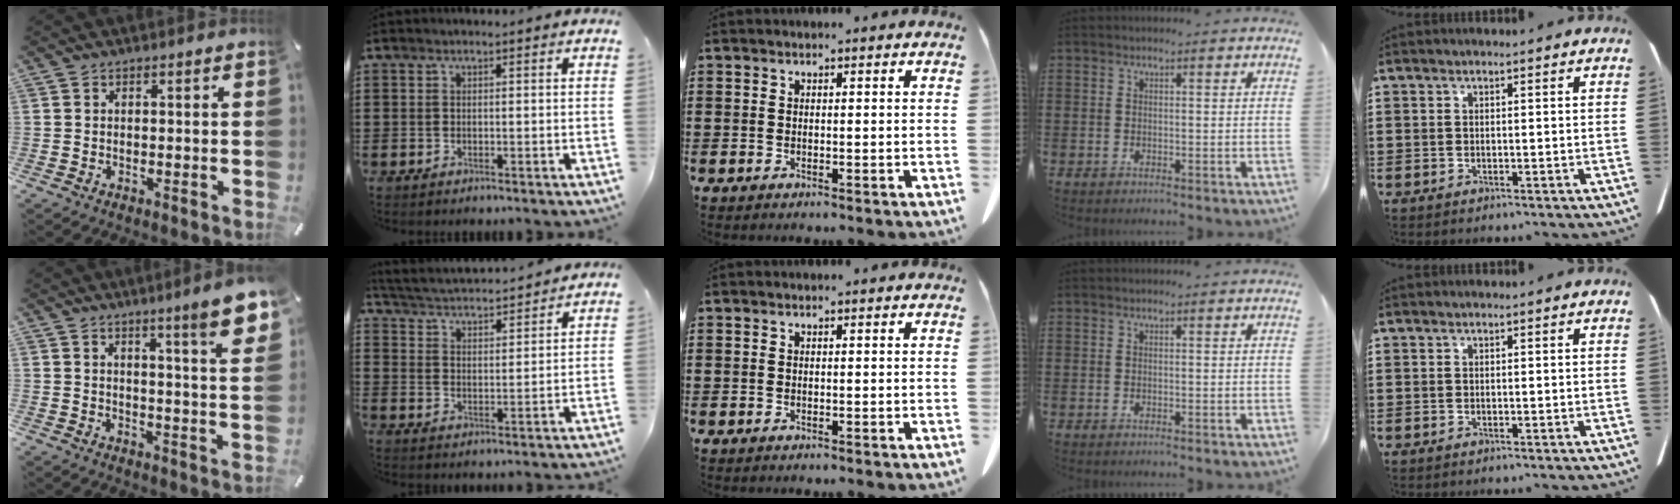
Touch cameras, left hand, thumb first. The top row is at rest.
{"thumb": {"total": 10.2, "force": [6.8, 1.0, 7.5], "torque": [-0.108, -0.043, 0.109]}, "index": {"total": 3.2, "force": [3.2, -0.1, 0.3], "torque": [-0.027, -0.028, 0.048]}}